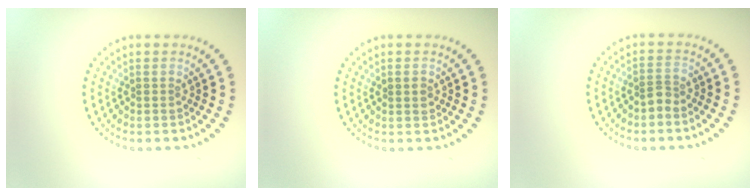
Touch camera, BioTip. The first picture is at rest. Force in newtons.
{"total": 1.0, "press": 1.0, "slide": 0.1}
{"total": 1.4, "press": 1.1, "slide": 0.9}